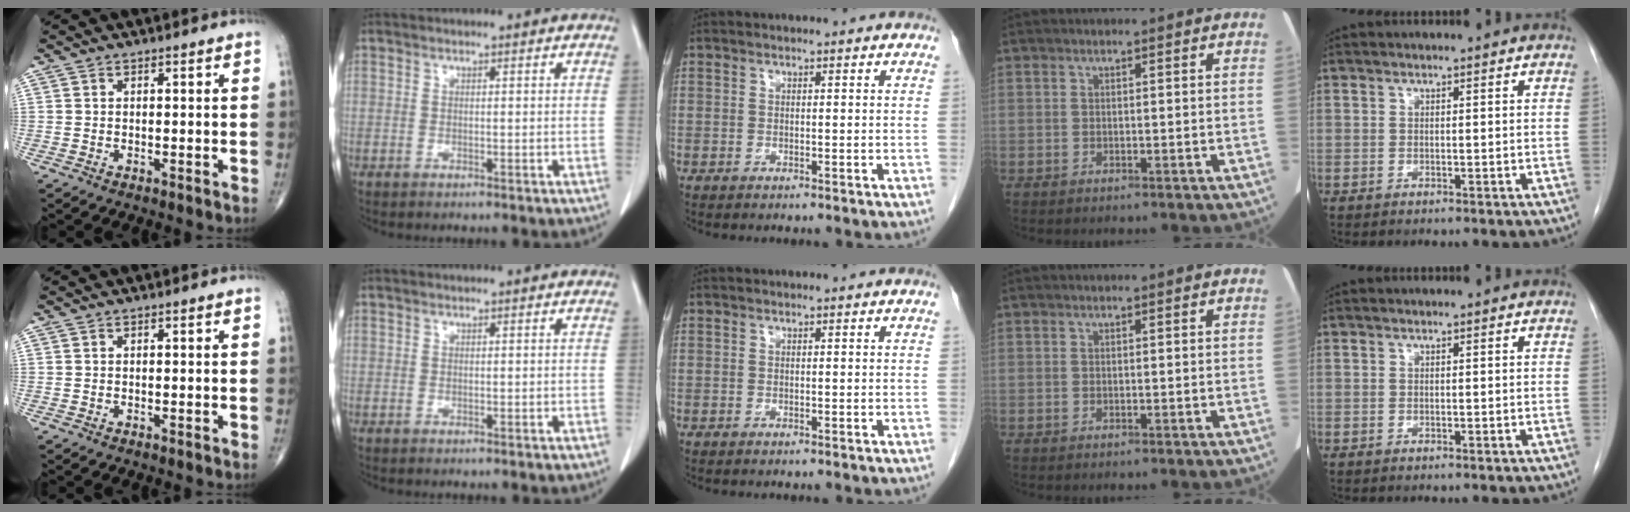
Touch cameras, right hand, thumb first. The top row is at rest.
{}